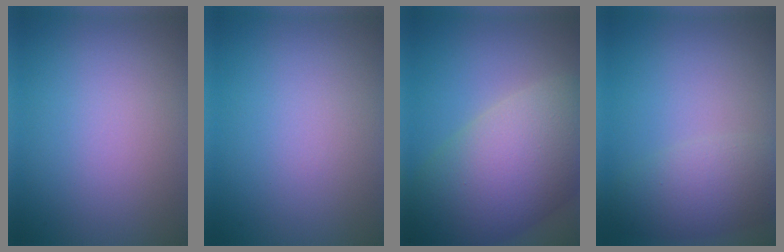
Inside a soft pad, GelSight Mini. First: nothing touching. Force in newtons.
{"total": 0.0}
{"total": 11.8, "press": 11.8, "slide": 0.5}
{"total": 4.3, "press": 4.3, "slide": 0.2}